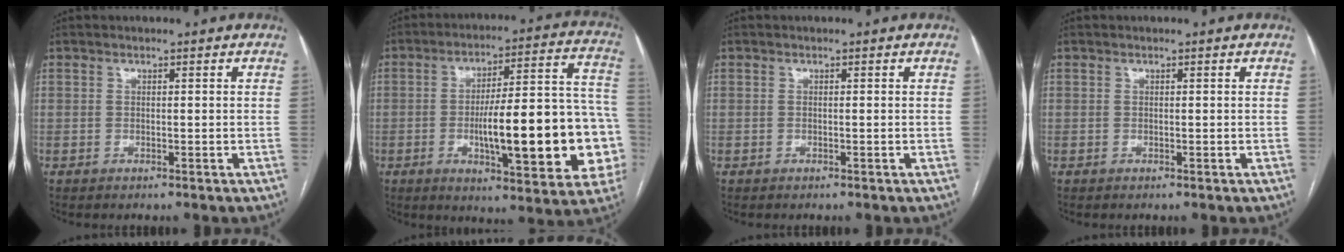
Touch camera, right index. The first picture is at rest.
{"total": 23.1, "force": [-4.8, 4.6, 22.1], "torque": [-0.249, 0.028, -0.055]}
{"total": 0.0}
{"total": 0.0}